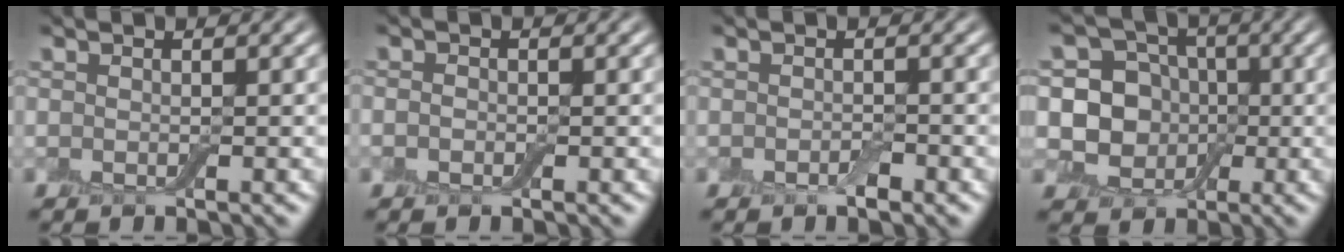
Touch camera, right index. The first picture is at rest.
{"total": 0.7, "force": [-0.2, 0.6, 0.4], "torque": [-0.008, 0.000, -0.005]}
{"total": 1.1, "force": [-0.6, 0.5, 0.8], "torque": [-0.012, -0.001, -0.009]}
{"total": 7.1, "force": [-0.1, 6.4, 2.9], "torque": [-0.028, 0.001, -0.027]}